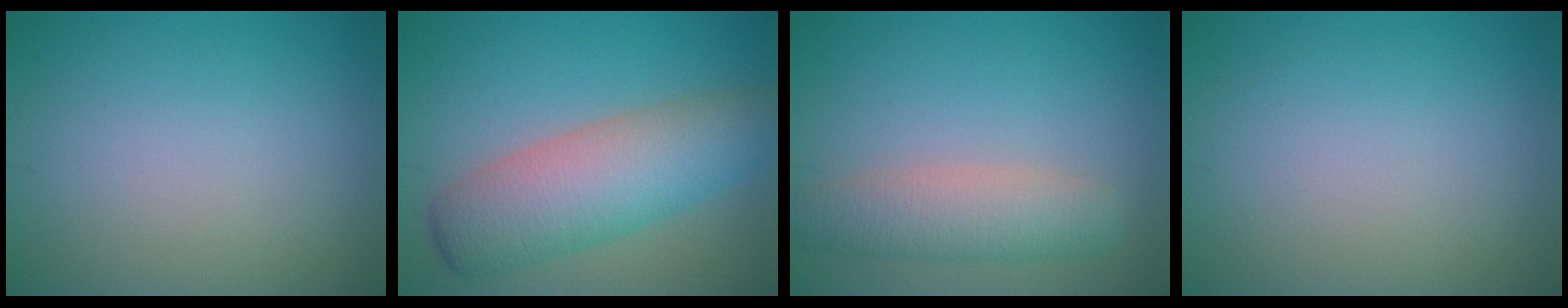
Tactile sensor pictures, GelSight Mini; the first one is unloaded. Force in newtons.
{"total": 7.6, "press": 7.6, "slide": 0.2}
{"total": 4.1, "press": 4.1, "slide": 0.1}
{"total": 0.0}